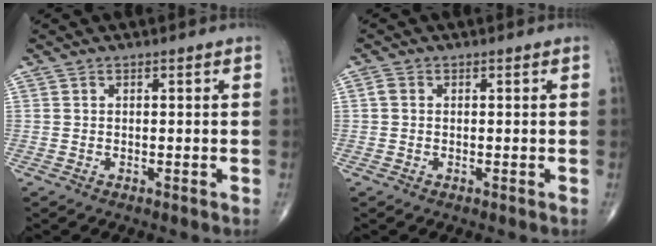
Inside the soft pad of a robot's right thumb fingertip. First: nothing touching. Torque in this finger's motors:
{"motor_torque": [-0.23, 0.14, 0.11, 0.01, 0.00]}